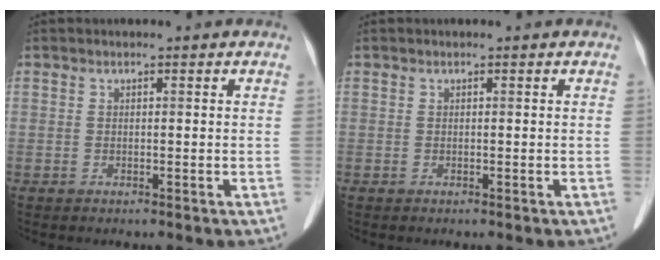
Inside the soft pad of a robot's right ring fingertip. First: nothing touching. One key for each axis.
{"total": 0.0}